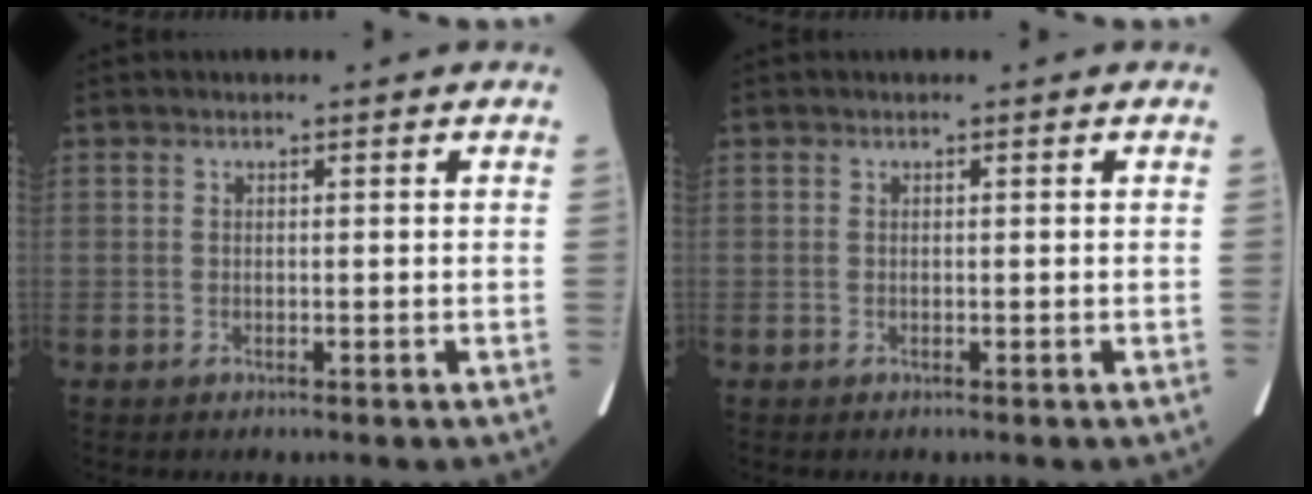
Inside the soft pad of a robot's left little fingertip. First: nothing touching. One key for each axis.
{"total": 0.0}